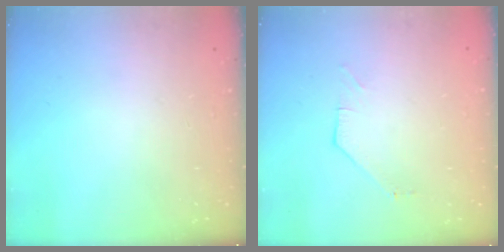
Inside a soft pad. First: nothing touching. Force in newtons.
{"total": 1.0, "press": 0.9, "slide": 0.2}